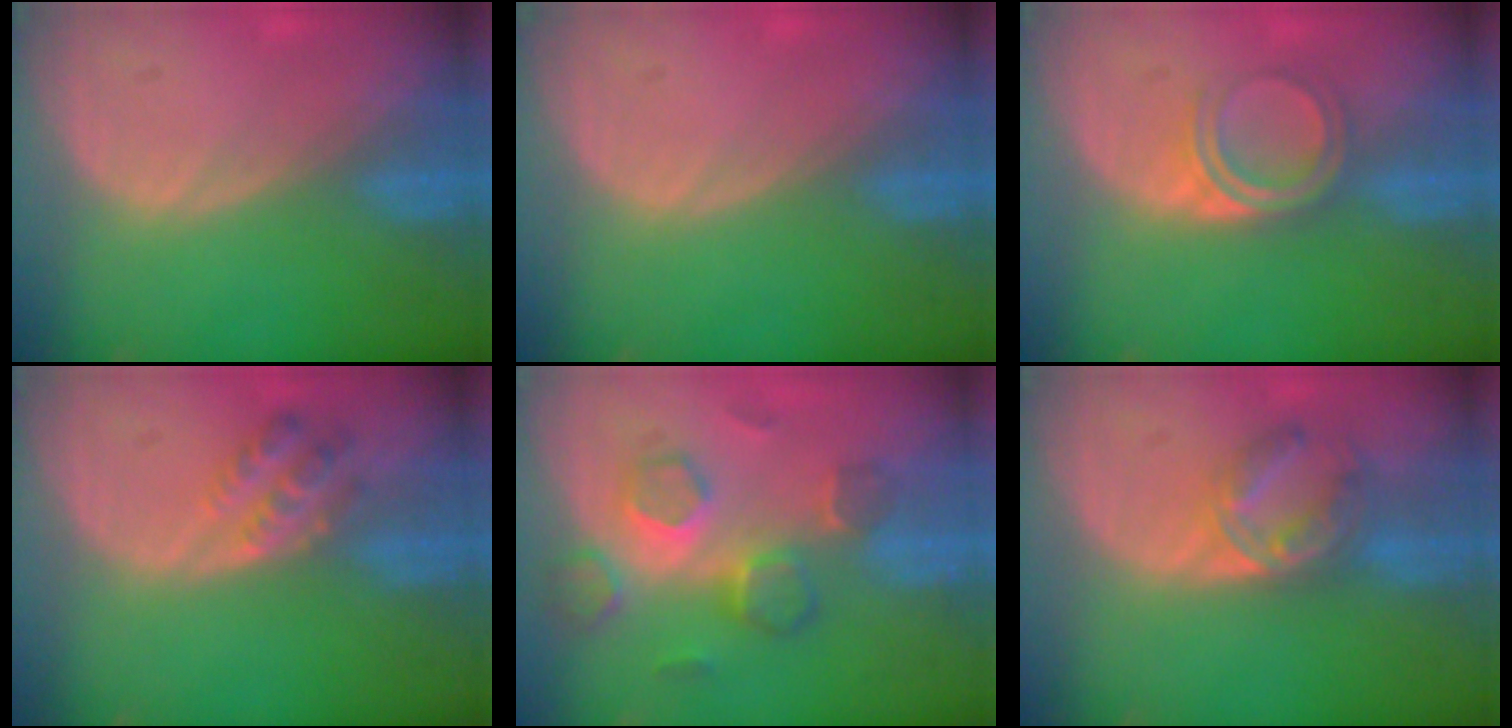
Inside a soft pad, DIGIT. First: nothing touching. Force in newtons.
{"total": 0.0}
{"total": 4.9, "press": 4.2, "slide": 2.5}
{"total": 4.4, "press": 4.1, "slide": 1.7}
{"total": 8.8, "press": 7.7, "slide": 4.2}
{"total": 7.1, "press": 6.1, "slide": 3.7}